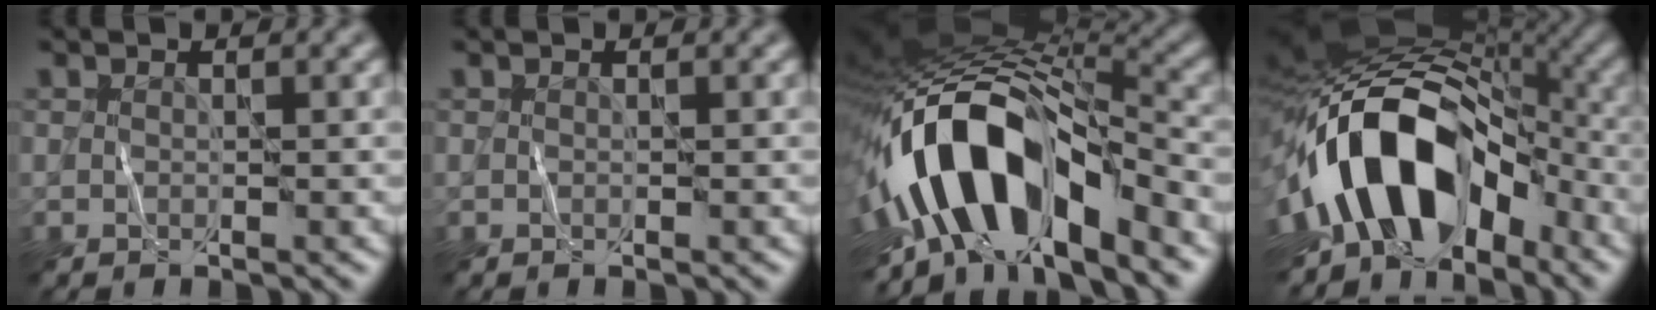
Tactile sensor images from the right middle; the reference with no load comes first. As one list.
[{"total": 0.0}, {"total": 14.2, "force": [-5.5, 6.7, 11.3], "torque": [-0.185, 0.010, -0.103]}, {"total": 13.8, "force": [-5.0, 8.4, 9.7], "torque": [-0.146, 0.017, -0.097]}]